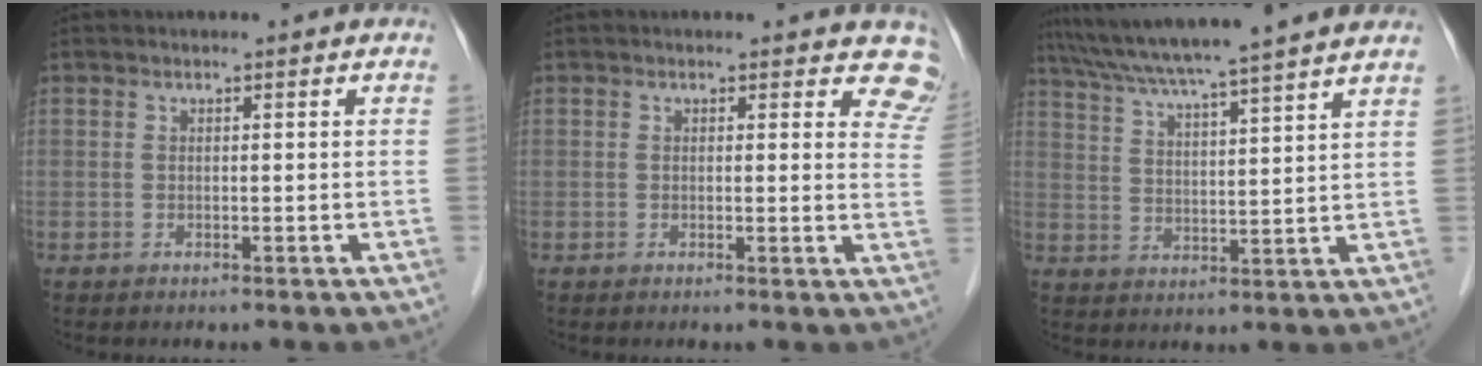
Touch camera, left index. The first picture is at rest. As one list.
[{"total": 5.5, "force": [5.0, 2.3, 0.7], "torque": [0.030, -0.021, 0.016]}, {"total": 17.4, "force": [15.1, -1.0, 8.6], "torque": [-0.150, 0.020, 0.216]}]